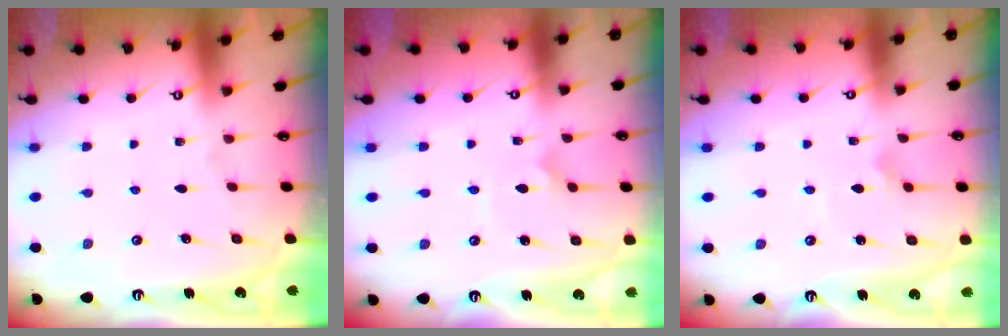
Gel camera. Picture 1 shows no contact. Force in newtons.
{"total": 4.7, "press": 4.6, "slide": 0.6}
{"total": 2.9, "press": 2.9, "slide": 0.2}